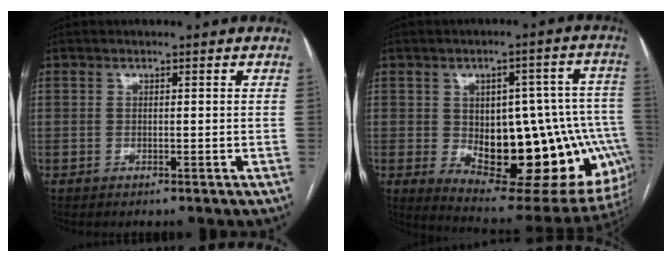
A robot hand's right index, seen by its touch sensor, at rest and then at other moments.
{"total": 25.0, "force": [-4.5, 11.7, 21.6], "torque": [-0.219, 0.025, -0.034]}